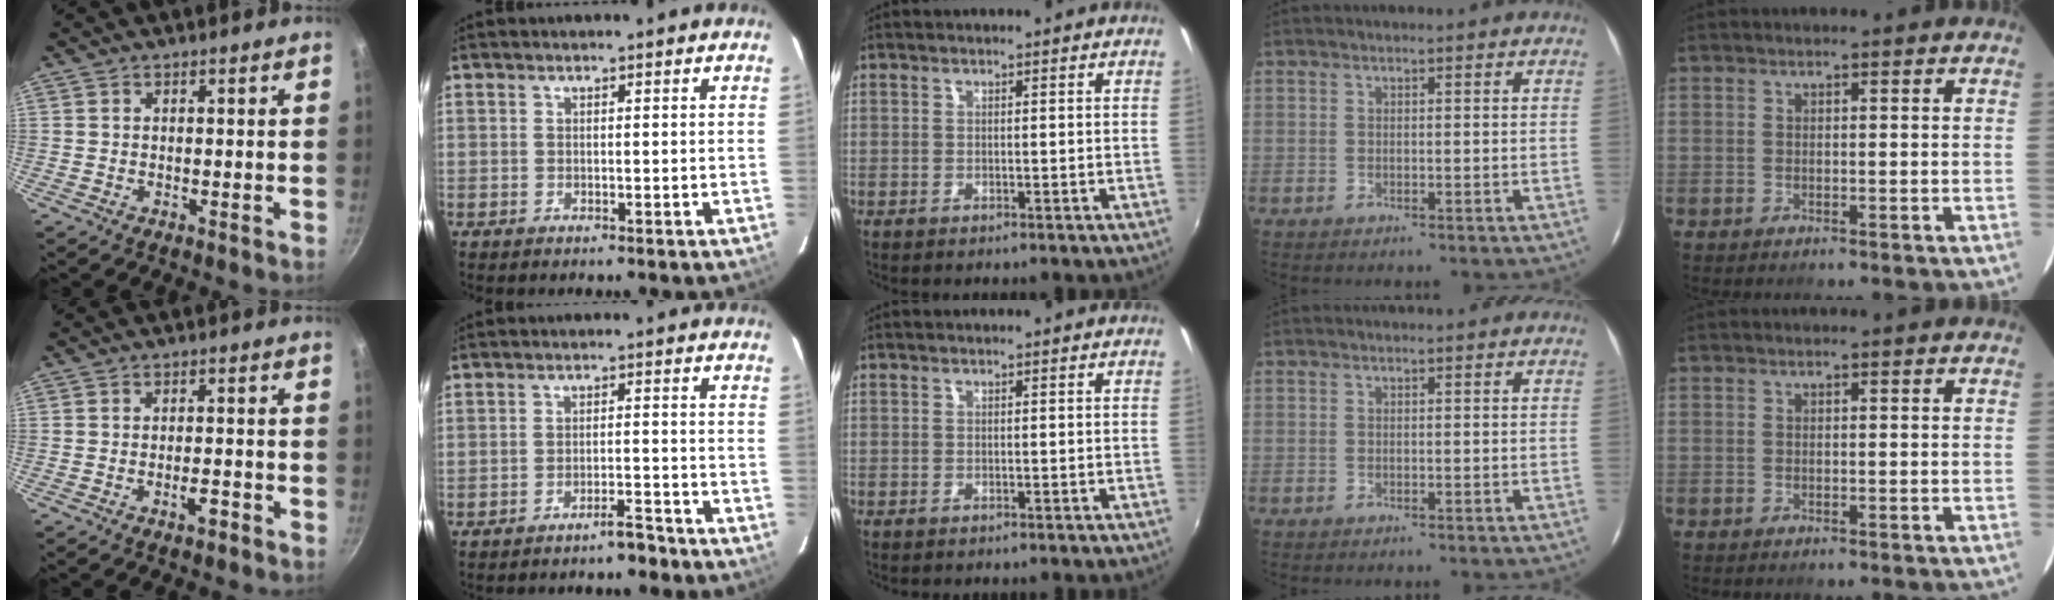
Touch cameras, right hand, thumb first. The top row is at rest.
{"thumb": {"total": 2.9, "force": [-1.7, 0.9, 2.1], "torque": [-0.026, 0.014, -0.027]}, "index": {"total": 3.5, "force": [-3.1, 0.7, 1.4], "torque": [-0.032, 0.006, -0.041]}}